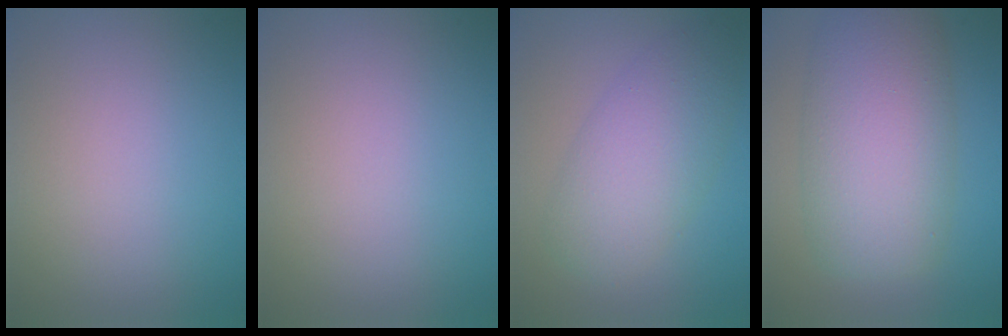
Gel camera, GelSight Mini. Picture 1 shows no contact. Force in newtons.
{"total": 0.0}
{"total": 5.6, "press": 5.6, "slide": 0.1}
{"total": 9.3, "press": 9.3, "slide": 0.2}